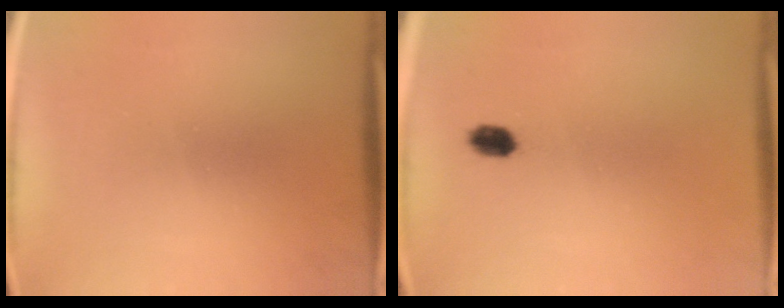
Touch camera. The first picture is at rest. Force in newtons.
{"total": 2.4}